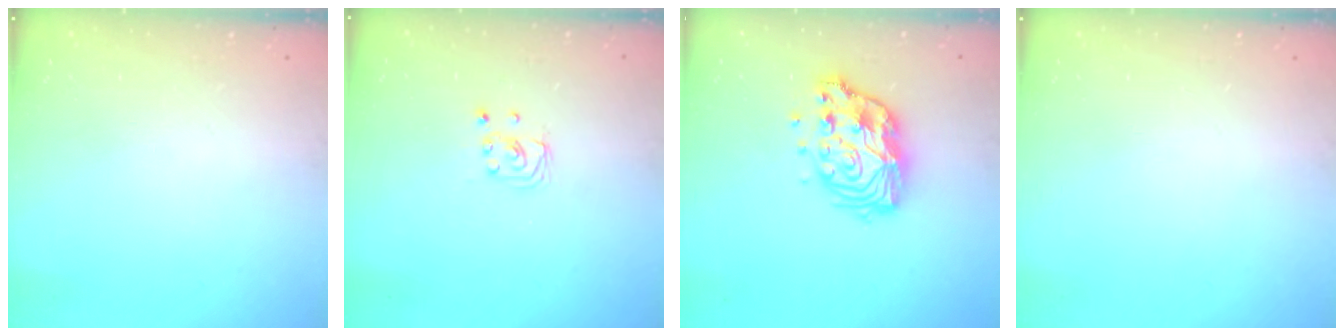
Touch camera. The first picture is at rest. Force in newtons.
{"total": 2.2, "press": 2.2, "slide": 0.2}
{"total": 13.5, "press": 13.4, "slide": 1.2}
{"total": 0.0}